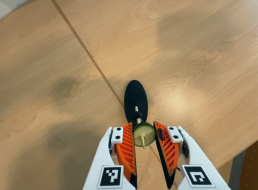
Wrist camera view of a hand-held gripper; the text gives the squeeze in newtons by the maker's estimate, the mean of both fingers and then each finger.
{"total": 8.4, "left": 8.2, "right": 8.7}